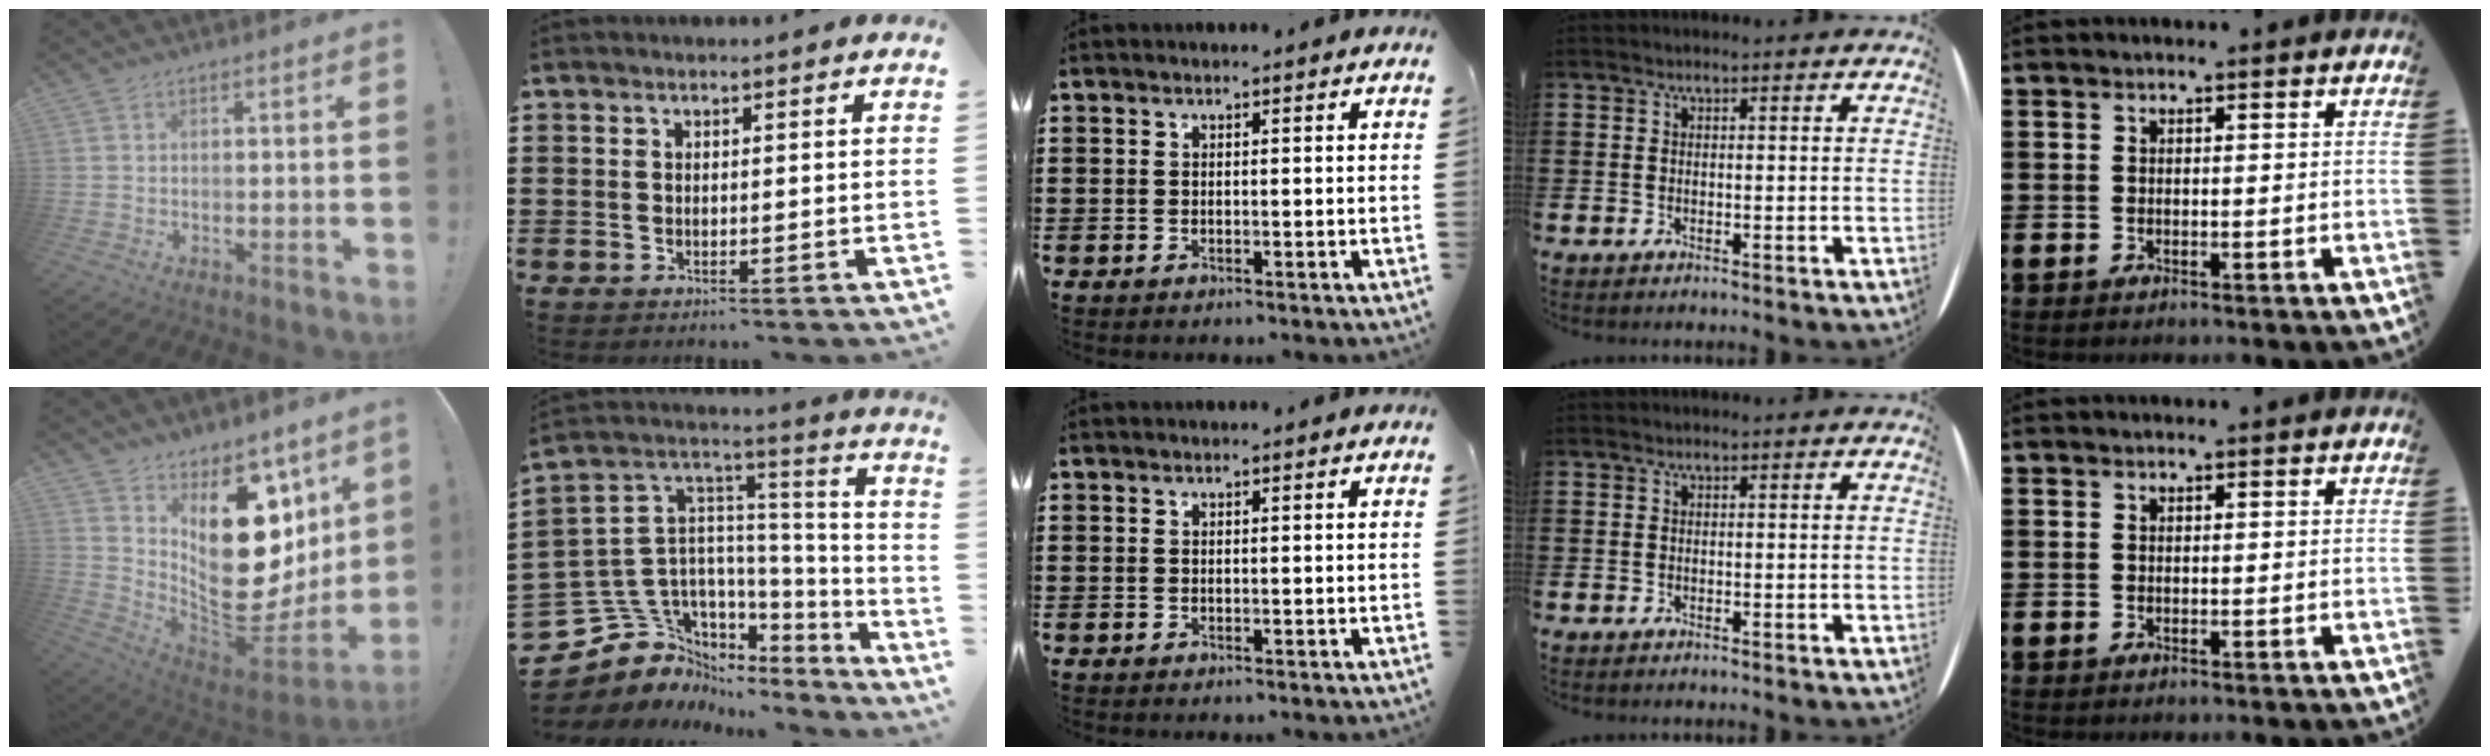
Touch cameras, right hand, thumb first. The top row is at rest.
{"thumb": {"total": 24.0, "force": [4.0, 14.9, 18.5], "torque": [-0.255, -0.052, 0.105]}, "index": {"total": 9.2, "force": [-4.3, 8.0, 1.4], "torque": [-0.079, -0.026, -0.076]}}